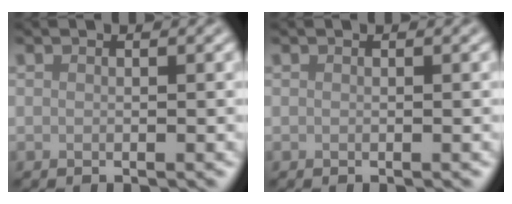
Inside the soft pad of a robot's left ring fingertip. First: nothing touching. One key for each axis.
{"total": 0.0}